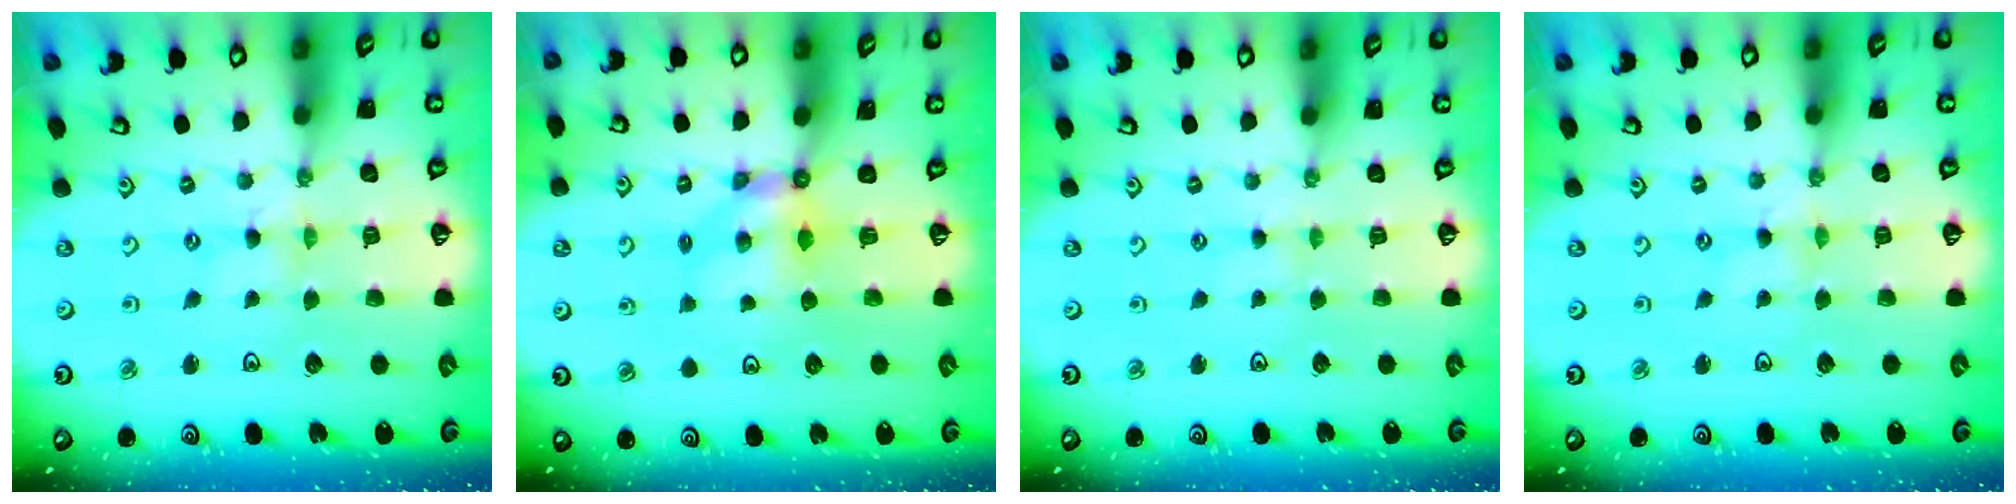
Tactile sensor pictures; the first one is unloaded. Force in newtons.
{"total": 5.4, "press": 5.4, "slide": 0.6}
{"total": 1.3, "press": 1.3, "slide": 0.4}
{"total": 0.0}